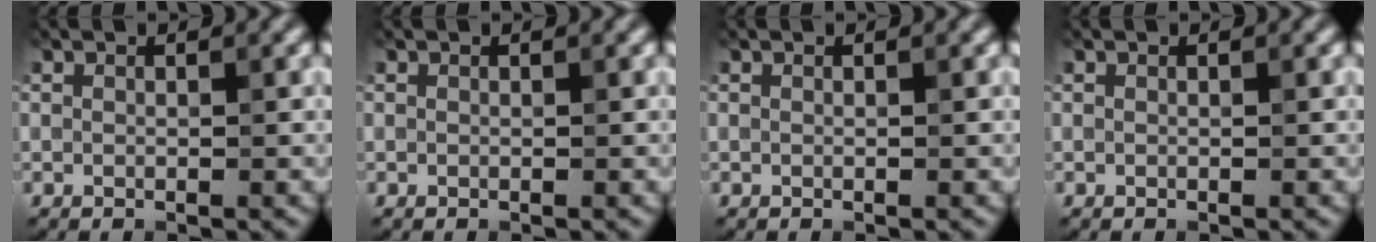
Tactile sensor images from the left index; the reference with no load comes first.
{"total": 0.0}
{"total": 0.0}
{"total": 0.0}